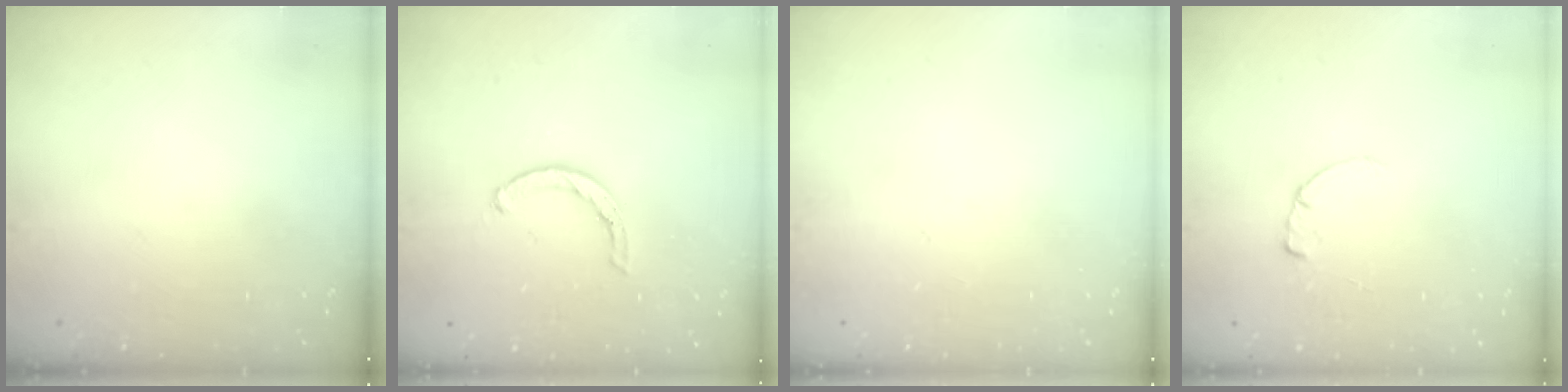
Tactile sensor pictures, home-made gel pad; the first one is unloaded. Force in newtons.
{"total": 3.5, "press": 3.5, "slide": 0.3}
{"total": 0.0}
{"total": 0.6, "press": 0.5, "slide": 0.2}